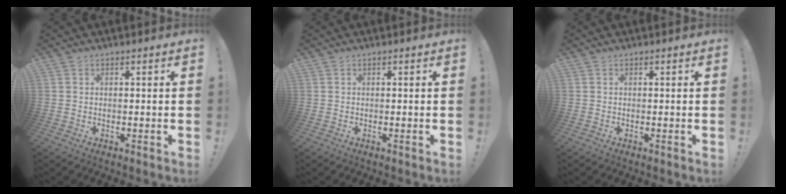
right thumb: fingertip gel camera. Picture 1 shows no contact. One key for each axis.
{"total": 0.0}
{"total": 0.0}